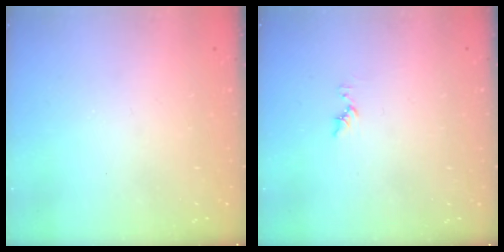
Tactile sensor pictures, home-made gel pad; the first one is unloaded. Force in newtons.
{"total": 5.6, "press": 5.6, "slide": 0.5}